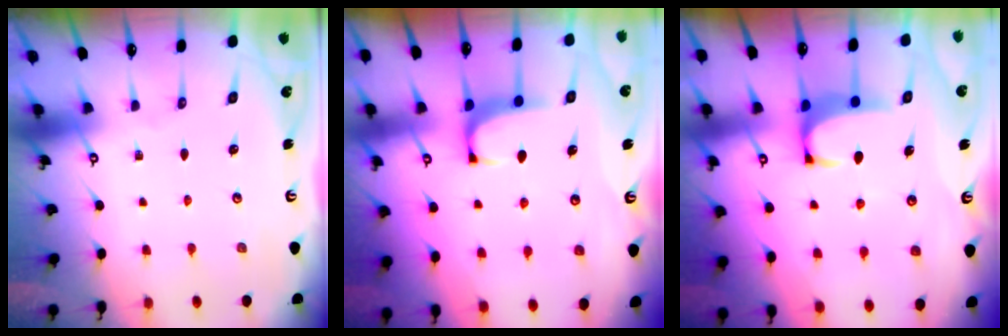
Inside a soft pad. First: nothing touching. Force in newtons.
{"total": 0.9, "press": 0.6, "slide": 0.6}
{"total": 1.8, "press": 1.7, "slide": 0.6}